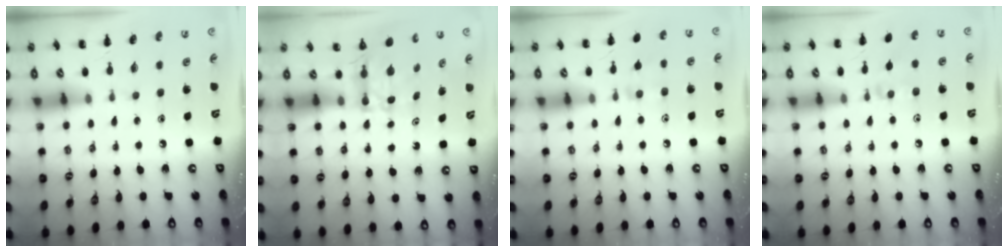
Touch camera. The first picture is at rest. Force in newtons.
{"total": 5.1, "press": 5.1, "slide": 0.5}
{"total": 7.1, "press": 6.8, "slide": 2.1}
{"total": 7.5, "press": 7.3, "slide": 1.8}